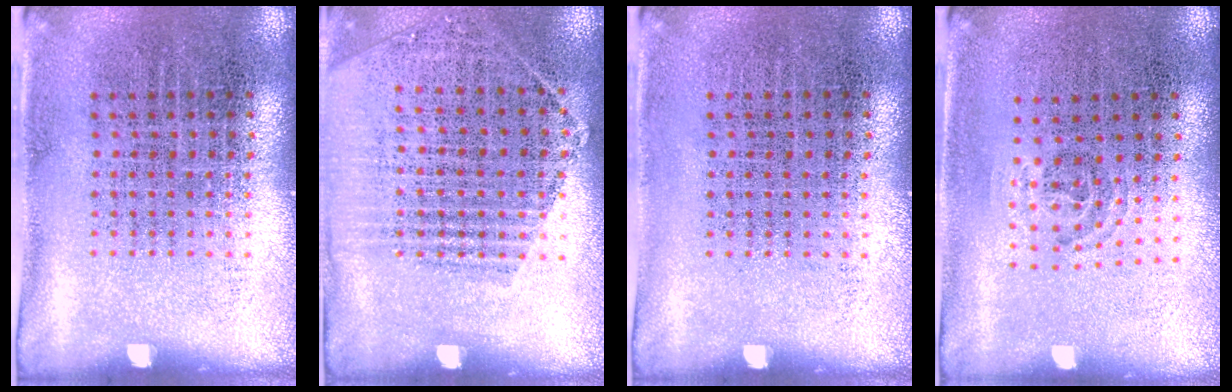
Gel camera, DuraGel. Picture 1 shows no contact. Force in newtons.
{"total": 1.4, "press": 1.4, "slide": 0.4}
{"total": 0.0}
{"total": 0.8, "press": 0.5, "slide": 0.7}